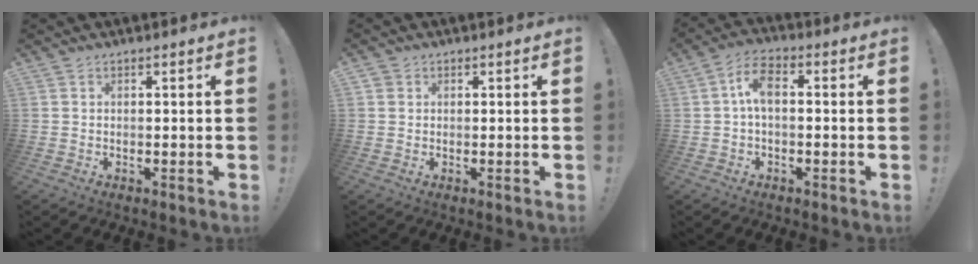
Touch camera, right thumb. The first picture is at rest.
{"total": 1.8, "force": [0.6, 1.6, 0.5], "torque": [-0.001, -0.002, 0.010]}
{"total": 6.7, "force": [0.2, 3.6, 5.6], "torque": [-0.123, 0.012, 0.005]}